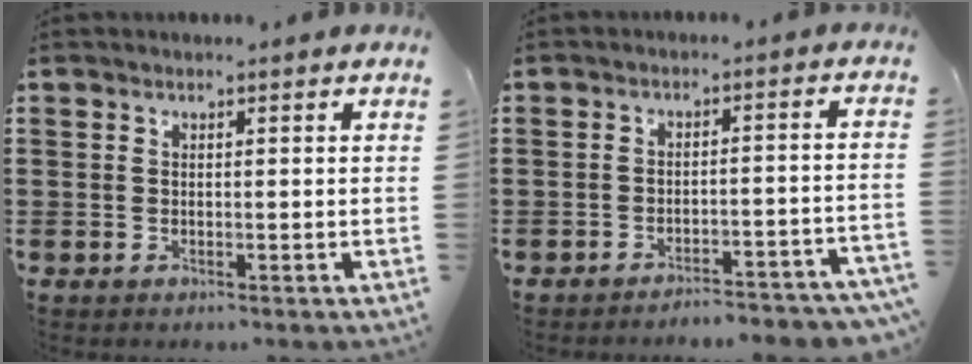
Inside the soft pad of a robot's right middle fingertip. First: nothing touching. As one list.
[{"total": 3.8, "force": [-3.8, -0.1, 0.8], "torque": [-0.015, -0.001, -0.079]}]